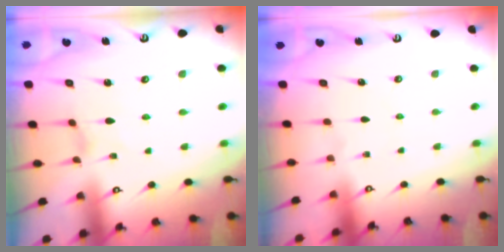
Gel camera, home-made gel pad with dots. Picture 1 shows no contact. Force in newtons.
{"total": 0.0}